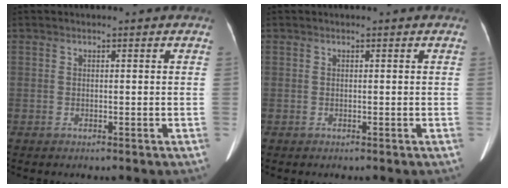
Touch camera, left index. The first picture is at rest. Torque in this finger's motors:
{"motor_torque": [0.00, 0.00, 0.00, 0.00]}